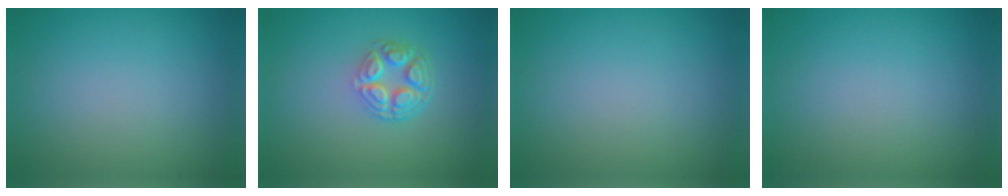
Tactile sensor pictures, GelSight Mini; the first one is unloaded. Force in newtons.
{"total": 4.4, "press": 3.3, "slide": 2.9}
{"total": 0.0}
{"total": 0.0}